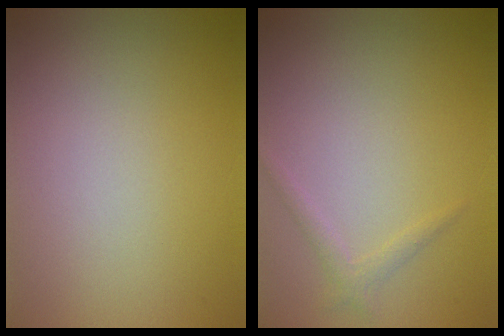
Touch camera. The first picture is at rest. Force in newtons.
{"total": 1.1, "press": 1.1, "slide": 0.1}